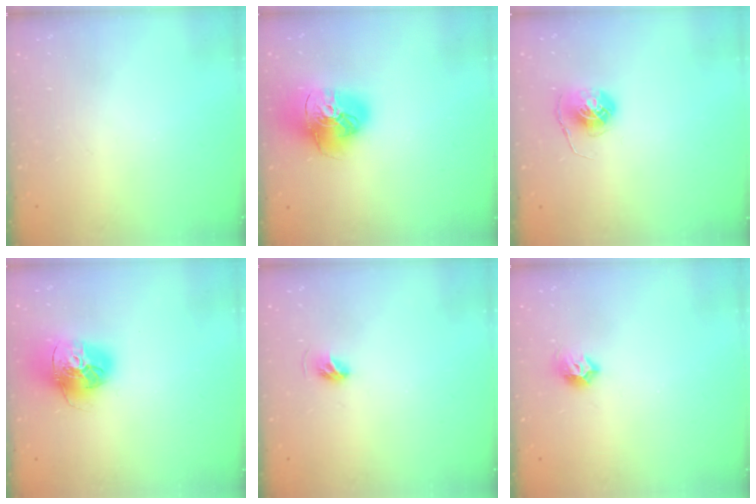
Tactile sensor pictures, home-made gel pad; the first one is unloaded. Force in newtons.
{"total": 17.6, "press": 17.5, "slide": 1.7}
{"total": 6.0, "press": 6.0, "slide": 0.3}
{"total": 17.4, "press": 17.3, "slide": 2.1}
{"total": 4.9, "press": 4.8, "slide": 1.1}
{"total": 7.0, "press": 6.9, "slide": 1.3}